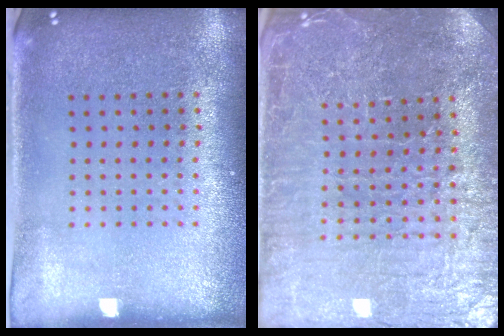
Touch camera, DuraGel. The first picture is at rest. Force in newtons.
{"total": 3.6, "press": 3.6, "slide": 0.5}